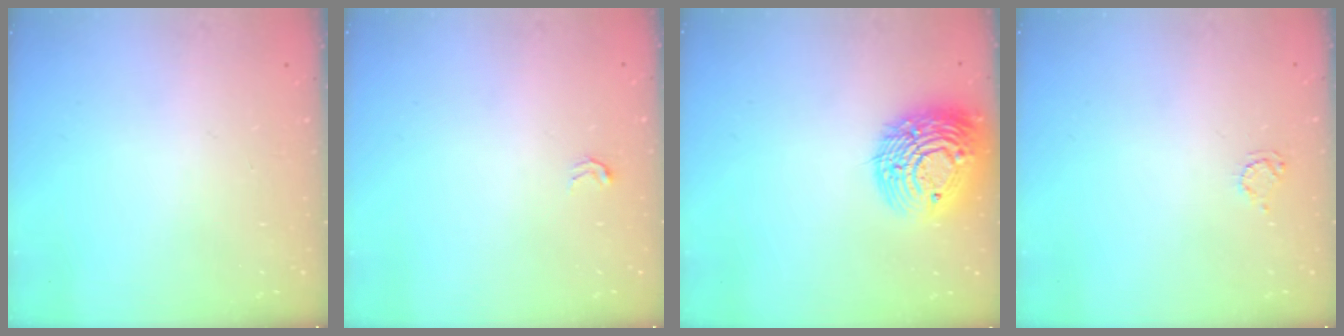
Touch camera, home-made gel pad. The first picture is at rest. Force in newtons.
{"total": 2.5, "press": 2.5, "slide": 0.5}
{"total": 18.6, "press": 18.5, "slide": 1.5}
{"total": 2.9, "press": 2.9, "slide": 0.3}